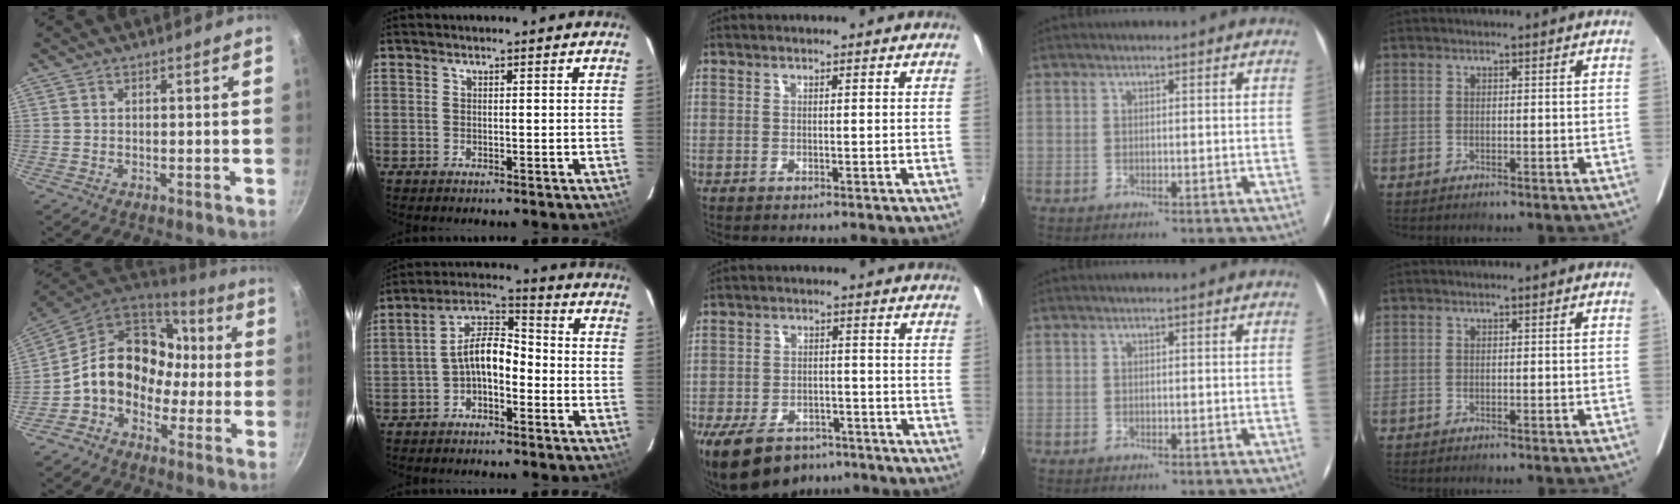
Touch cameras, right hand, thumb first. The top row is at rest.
{"thumb": {"total": 16.9, "force": [-0.9, 13.4, 10.3], "torque": [-0.131, 0.059, -0.030]}, "index": {"total": 7.5, "force": [-2.7, 3.9, 5.8], "torque": [-0.115, 0.027, -0.050]}, "middle": {"total": 14.0, "force": [-9.9, 7.4, 6.5], "torque": [-0.152, -0.009, -0.149]}}